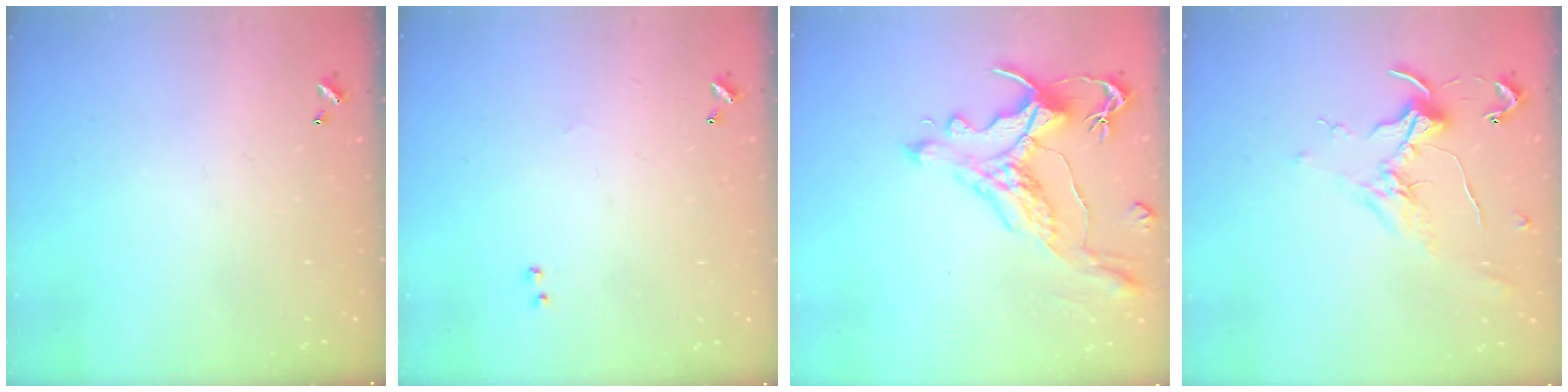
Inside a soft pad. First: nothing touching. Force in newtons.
{"total": 2.3, "press": 2.2, "slide": 0.8}
{"total": 1.7, "press": 1.2, "slide": 1.1}
{"total": 0.7, "press": 0.3, "slide": 0.7}